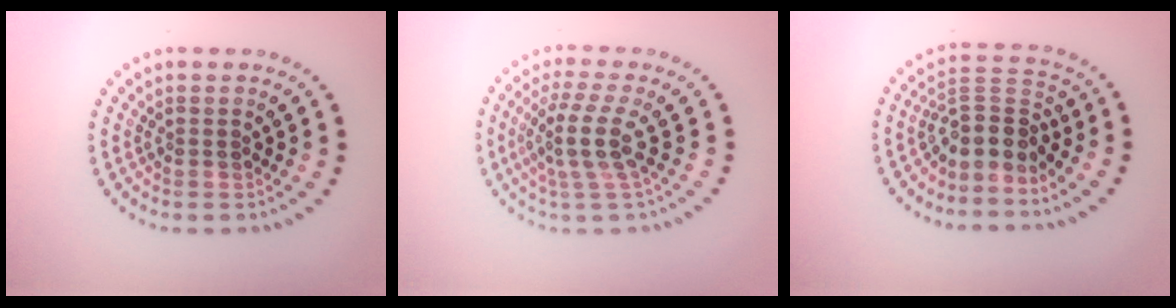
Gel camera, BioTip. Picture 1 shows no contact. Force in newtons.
{"total": 3.7, "press": 2.8, "slide": 2.4}
{"total": 3.5, "press": 2.6, "slide": 2.3}